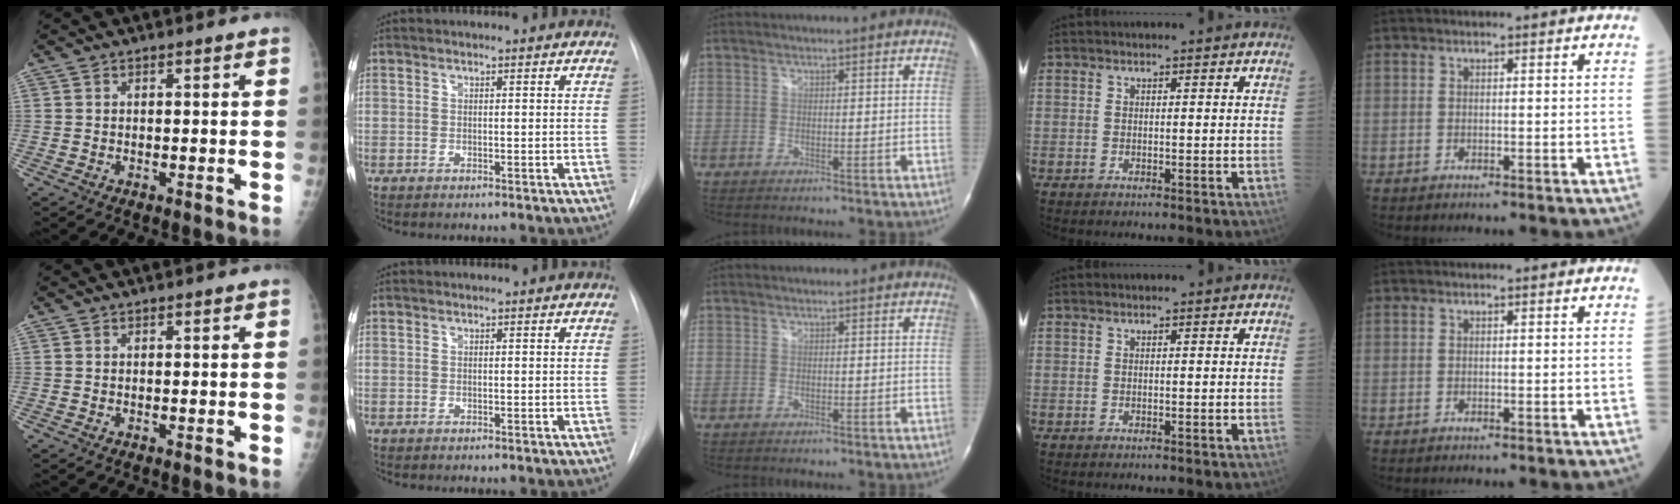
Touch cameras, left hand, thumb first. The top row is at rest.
{}